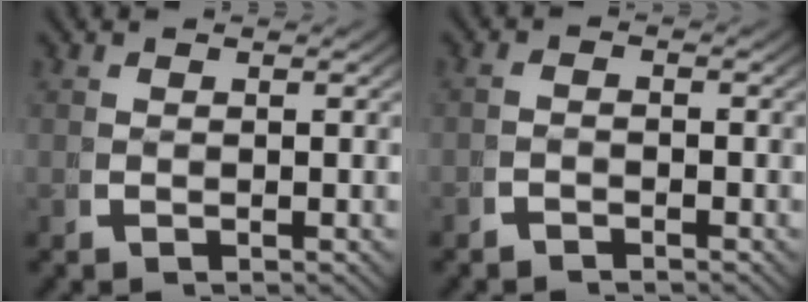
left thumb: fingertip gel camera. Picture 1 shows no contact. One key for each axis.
{"total": 1.4, "fx": -1.4, "fy": 0.2, "fz": -0.2, "tx": 0.010, "ty": -0.003, "tz": -0.029}